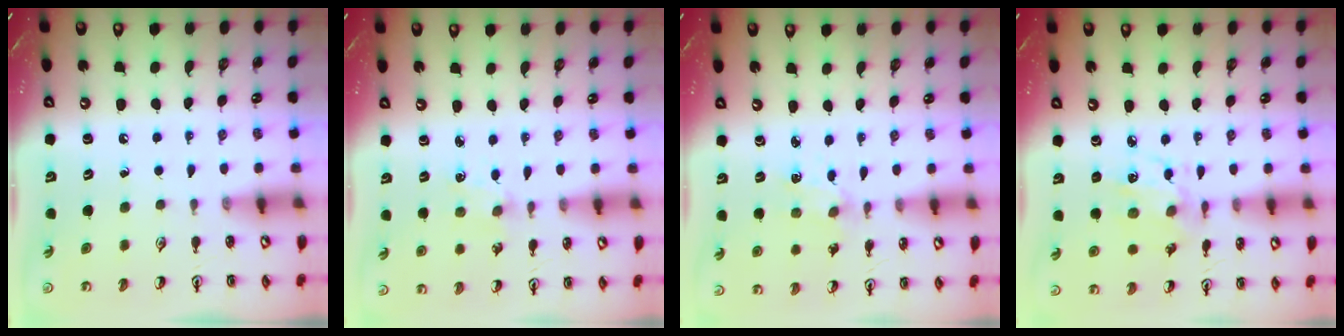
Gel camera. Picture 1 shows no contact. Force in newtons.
{"total": 1.4, "press": 1.4, "slide": 0.2}
{"total": 2.1, "press": 2.0, "slide": 0.3}
{"total": 6.2, "press": 6.2, "slide": 0.5}